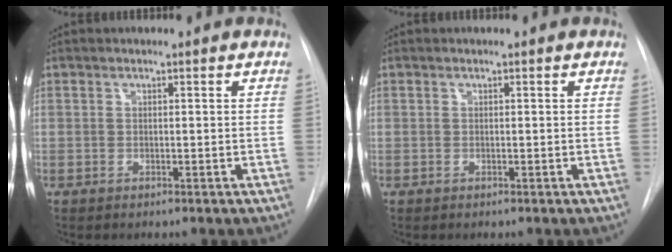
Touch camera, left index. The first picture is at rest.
{"total": 0.0}